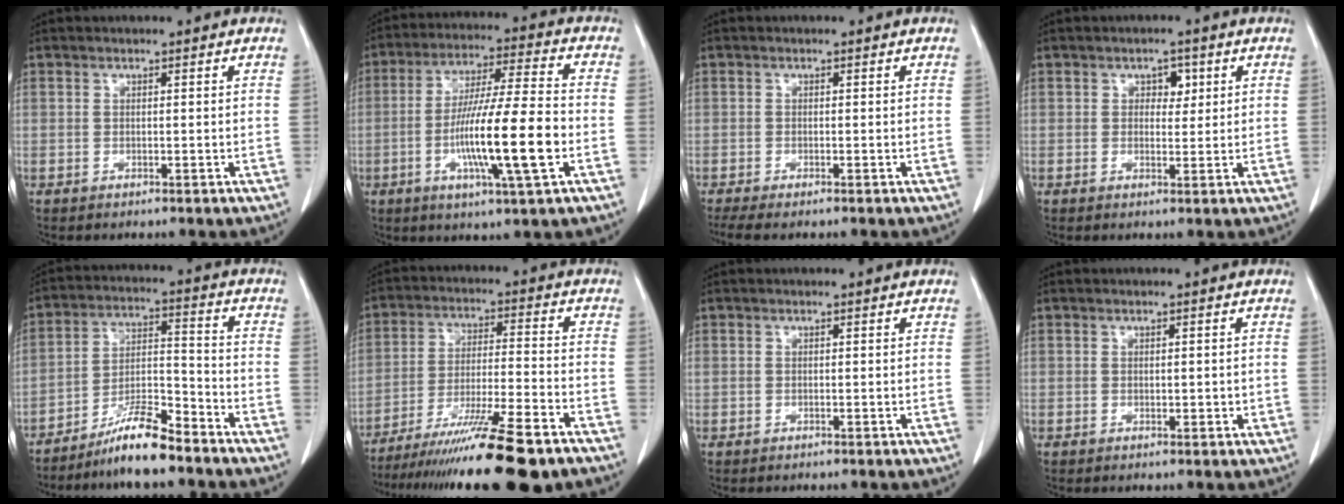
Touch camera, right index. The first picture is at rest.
{"total": 14.9, "force": [-3.8, 0.4, 14.4], "torque": [-0.264, -0.009, -0.069]}
{"total": 3.6, "force": [-3.0, 0.3, 2.0], "torque": [-0.029, -0.009, -0.047]}
{"total": 2.5, "force": [0.9, 1.7, 1.6], "torque": [-0.017, 0.003, 0.013]}
{"total": 9.3, "force": [-7.6, 0.8, 5.2], "torque": [-0.098, -0.003, -0.137]}
{"total": 18.9, "force": [-14.7, 0.2, 11.8], "torque": [-0.175, -0.032, -0.237]}
{"total": 0.0}
{"total": 1.4, "force": [0.0, 0.7, 1.2], "torque": [-0.017, -0.002, 0.004]}